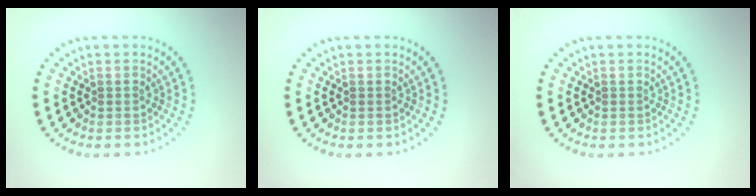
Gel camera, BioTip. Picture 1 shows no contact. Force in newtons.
{"total": 0.0}
{"total": 0.0}